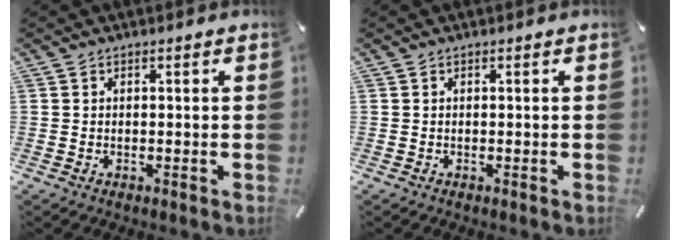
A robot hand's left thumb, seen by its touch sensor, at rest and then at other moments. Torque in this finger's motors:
{"motor_torque": [-0.07, -0.06, 0.03, -0.04, 0.00]}